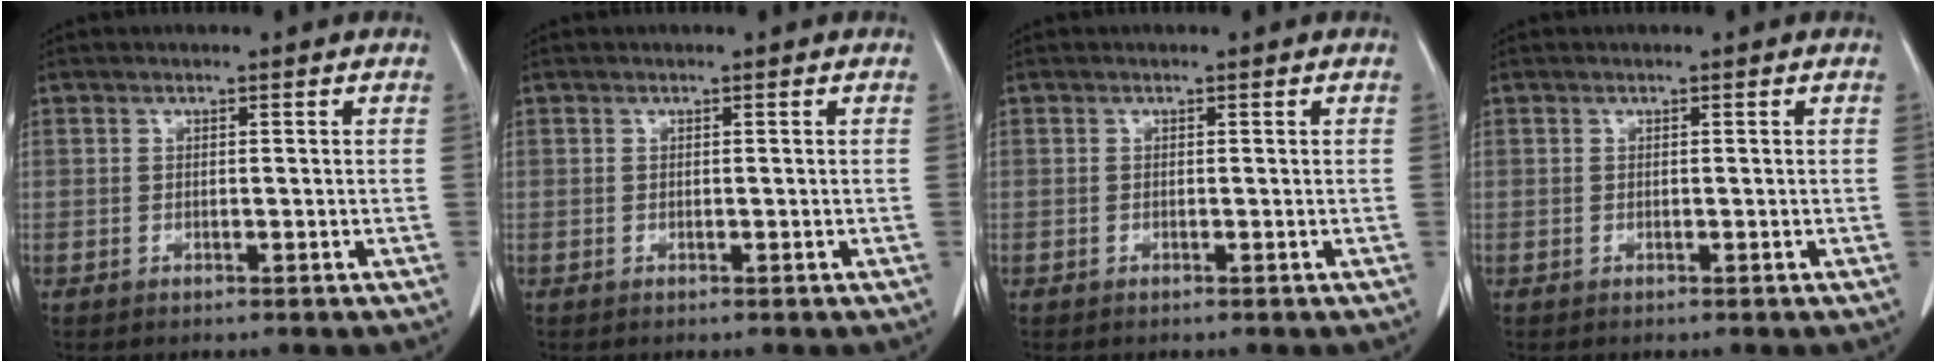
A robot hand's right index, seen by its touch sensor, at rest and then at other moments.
{"total": 0.0}
{"total": 0.0}
{"total": 0.0}